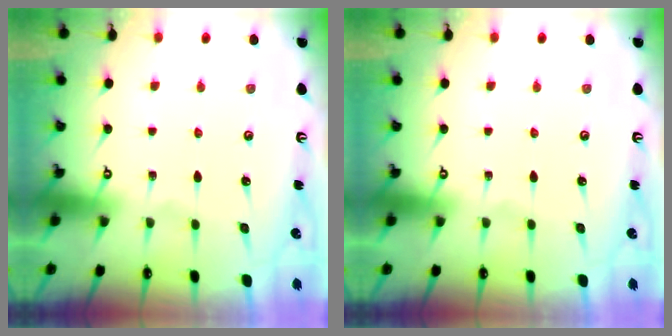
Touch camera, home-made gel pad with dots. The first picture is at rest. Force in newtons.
{"total": 0.0}